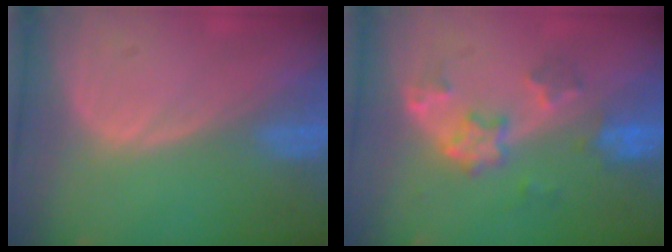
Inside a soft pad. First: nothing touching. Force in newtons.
{"total": 6.0, "press": 5.5, "slide": 2.6}